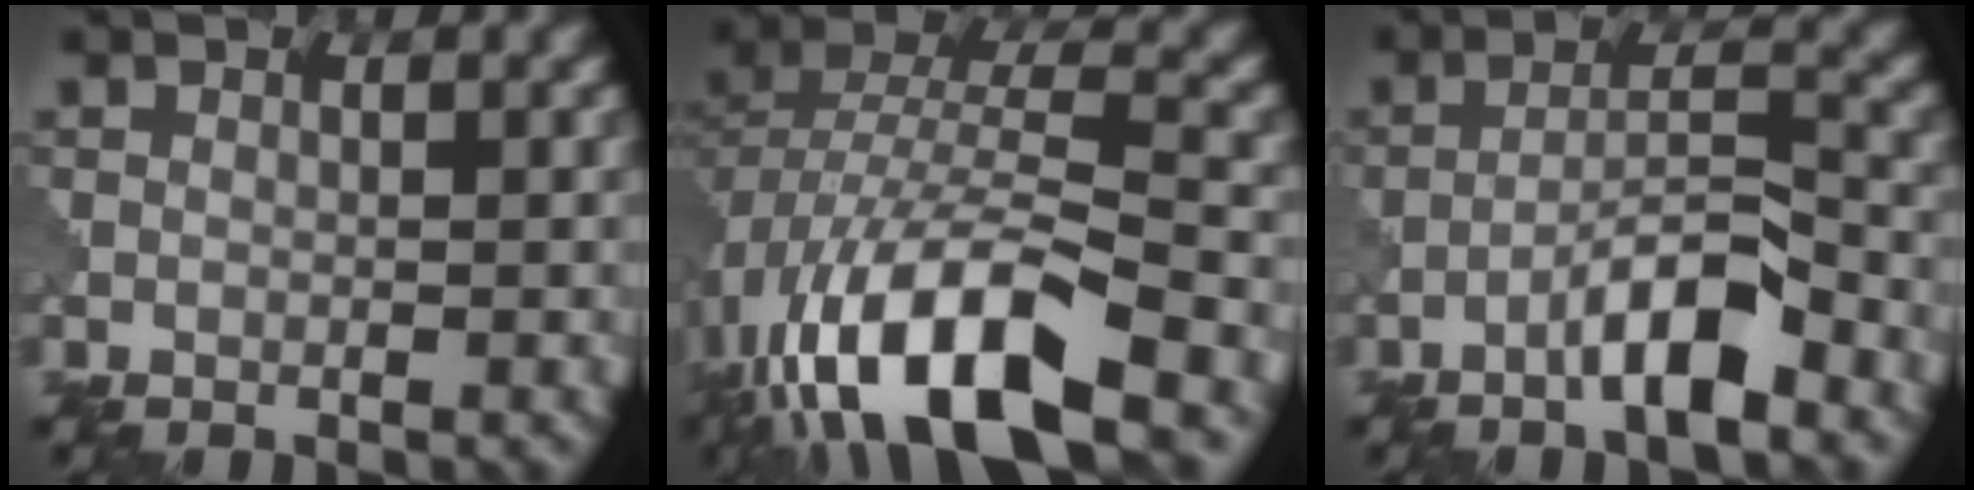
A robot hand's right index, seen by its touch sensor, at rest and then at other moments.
{"total": 13.9, "force": [-7.9, 5.0, 10.4], "torque": [-0.209, -0.002, -0.141]}
{"total": 5.0, "force": [-3.3, 0.4, 3.7], "torque": [-0.068, 0.017, -0.058]}